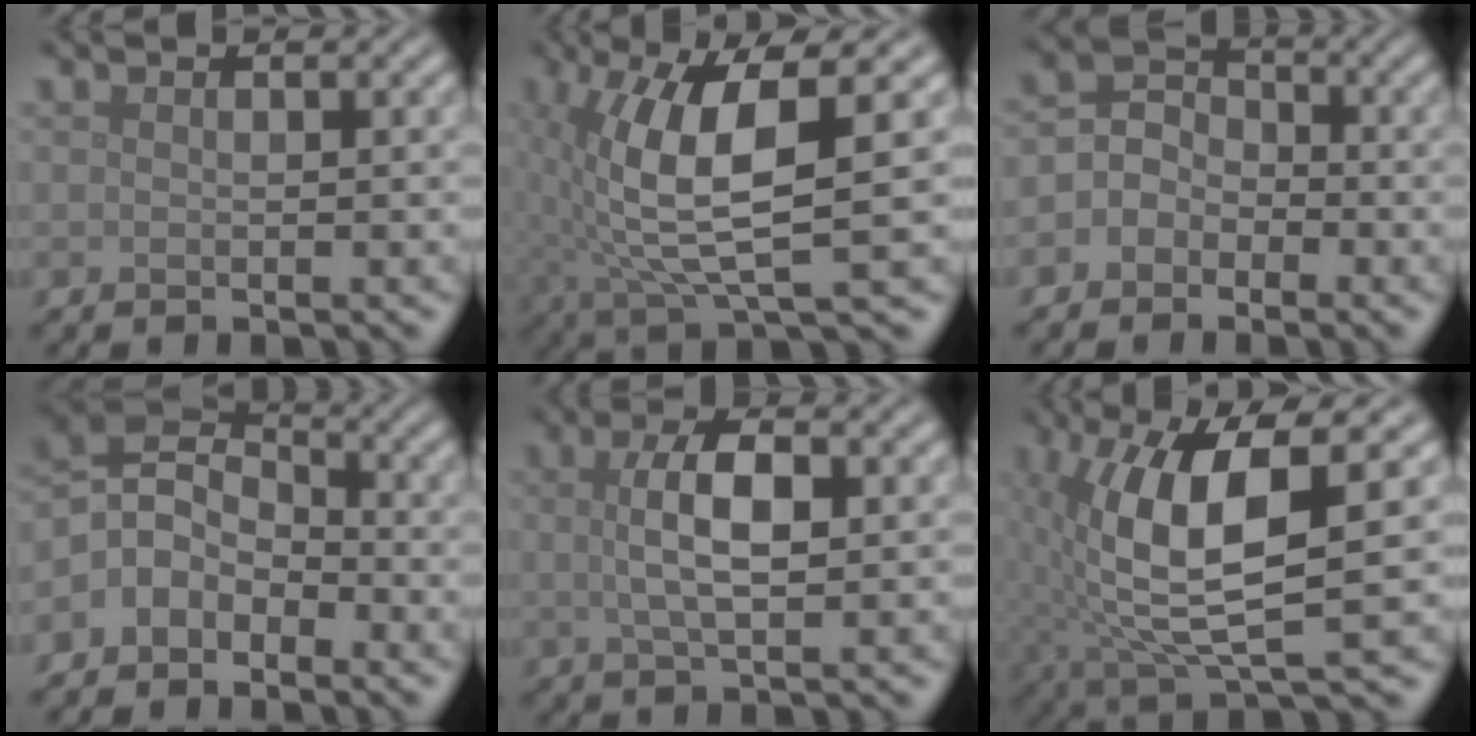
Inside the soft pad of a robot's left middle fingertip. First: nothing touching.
{"total": 8.2, "force": [1.0, 2.1, 7.8], "torque": [-0.156, -0.003, 0.019]}
{"total": 3.3, "force": [-1.2, 2.8, 1.3], "torque": [-0.004, 0.012, -0.036]}
{"total": 4.0, "force": [-2.1, 2.9, 1.8], "torque": [-0.033, 0.004, -0.056]}
{"total": 4.4, "force": [0.6, 1.6, 4.1], "torque": [-0.082, 0.004, 0.008]}
{"total": 9.4, "force": [1.0, 2.9, 8.9], "torque": [-0.171, -0.002, 0.019]}